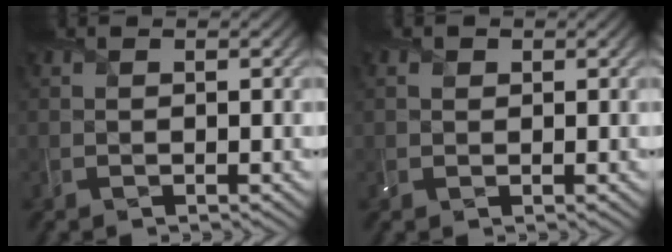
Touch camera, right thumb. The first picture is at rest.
{"total": 1.1, "force": [0.3, 1.0, 0.4], "torque": [-0.012, -0.001, 0.007]}